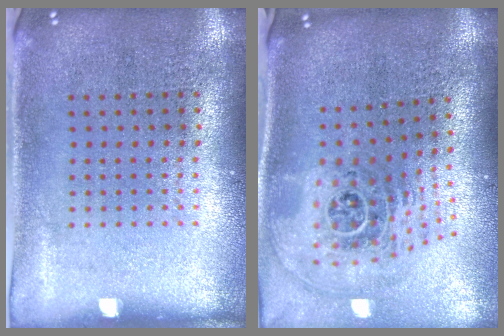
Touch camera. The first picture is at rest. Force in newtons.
{"total": 2.6, "press": 1.8, "slide": 1.9}